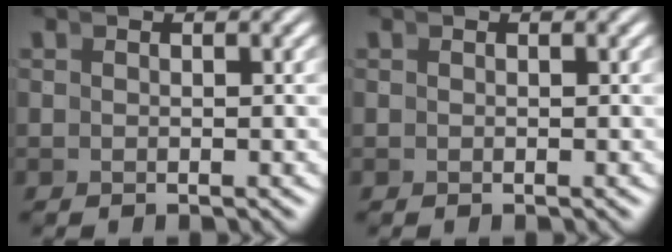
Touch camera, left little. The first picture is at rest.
{"total": 0.0}